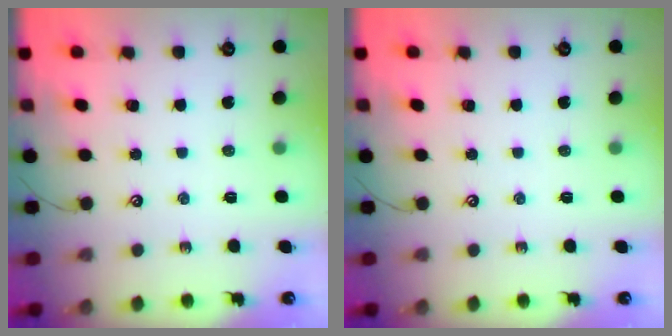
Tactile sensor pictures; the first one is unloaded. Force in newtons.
{"total": 0.0}